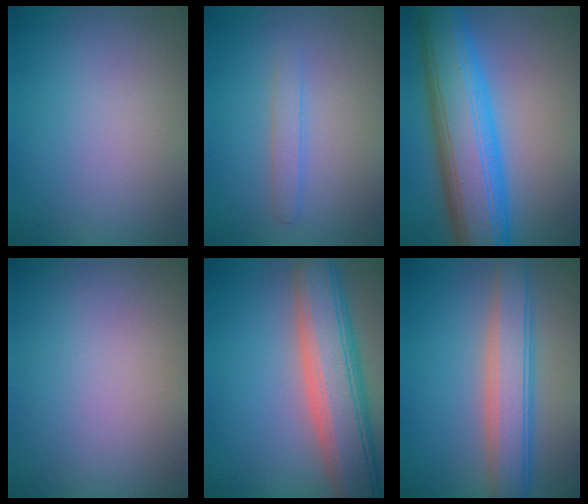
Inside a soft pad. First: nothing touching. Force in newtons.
{"total": 1.3, "press": 1.3, "slide": 0.1}
{"total": 10.5, "press": 10.5, "slide": 0.3}
{"total": 0.0}
{"total": 8.4, "press": 8.4, "slide": 0.6}
{"total": 5.0, "press": 5.0, "slide": 0.5}